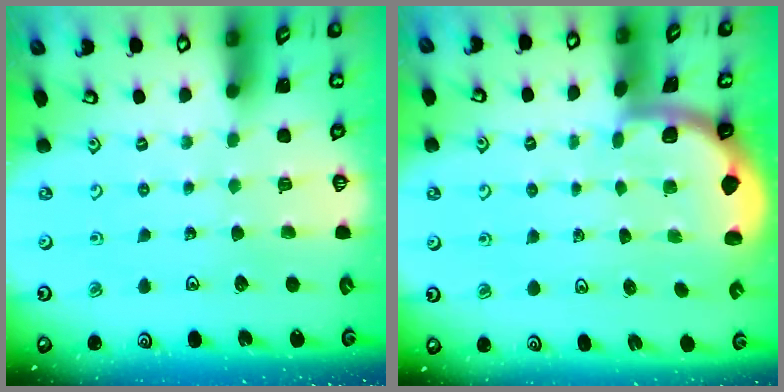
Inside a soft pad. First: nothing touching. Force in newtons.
{"total": 1.4, "press": 1.4, "slide": 0.1}